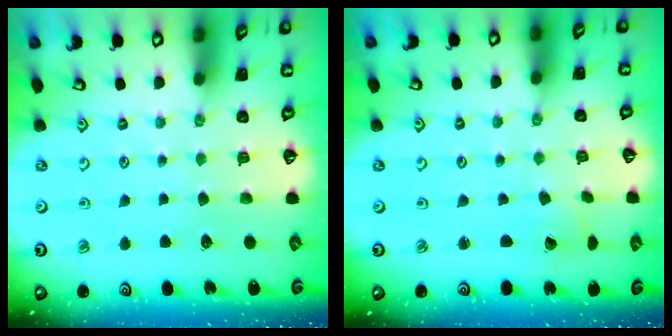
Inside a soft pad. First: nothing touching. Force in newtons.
{"total": 1.9, "press": 1.9, "slide": 0.0}